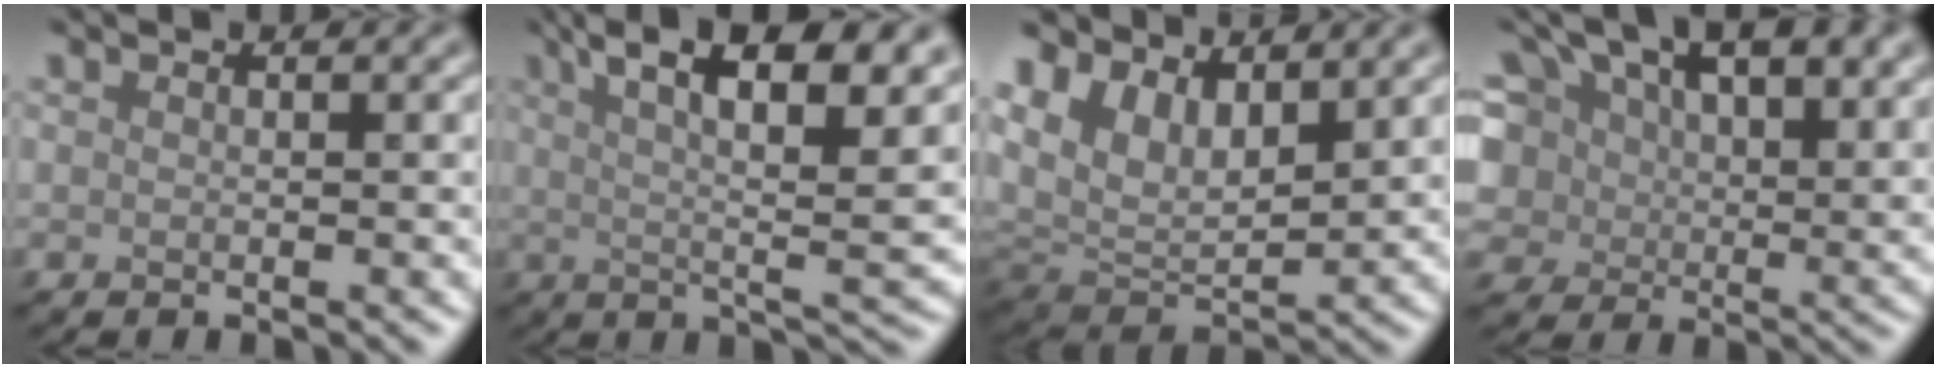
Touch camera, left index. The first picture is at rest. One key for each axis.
{"total": 14.4, "fx": 6.6, "fy": 4.4, "fz": 12.0, "tx": -0.157, "ty": 0.020, "tz": 0.088}
{"total": 7.4, "fx": 3.3, "fy": 4.8, "fz": 4.6, "tx": -0.092, "ty": -0.018, "tz": 0.065}
{"total": 16.7, "fx": 8.9, "fy": 8.4, "fz": 11.4, "tx": -0.197, "ty": 0.044, "tz": 0.115}